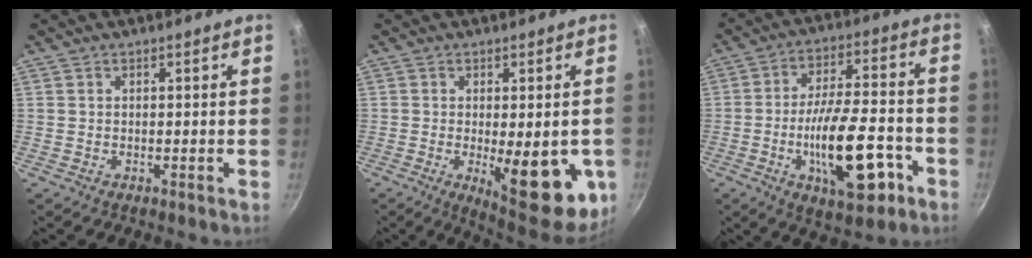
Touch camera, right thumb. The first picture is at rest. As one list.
[{"total": 16.4, "force": [-3.8, 5.9, 14.9], "torque": [-0.161, -0.017, -0.037]}, {"total": 18.2, "force": [-6.6, 6.9, 15.5], "torque": [-0.235, 0.035, -0.098]}]